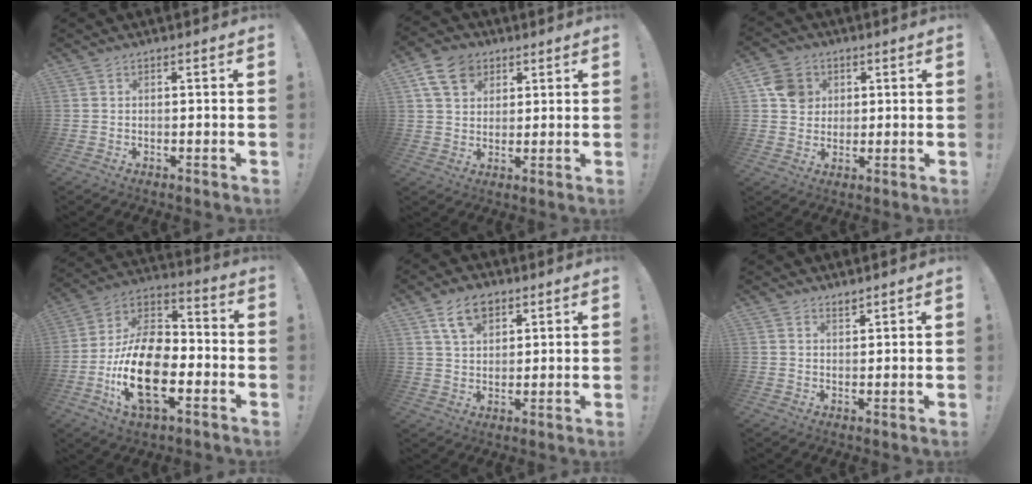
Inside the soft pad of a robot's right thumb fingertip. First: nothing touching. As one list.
[{"total": 10.3, "force": [4.8, 7.8, 4.7], "torque": [-0.078, -0.010, 0.095]}, {"total": 9.1, "force": [2.9, 8.1, 3.0], "torque": [-0.025, -0.004, 0.059]}, {"total": 19.6, "force": [-6.2, 11.1, 14.9], "torque": [-0.296, 0.024, -0.103]}, {"total": 8.9, "force": [5.0, 5.6, 4.8], "torque": [-0.081, -0.006, 0.094]}, {"total": 1.9, "force": [1.7, 0.5, 0.5], "torque": [0.000, -0.013, 0.030]}]